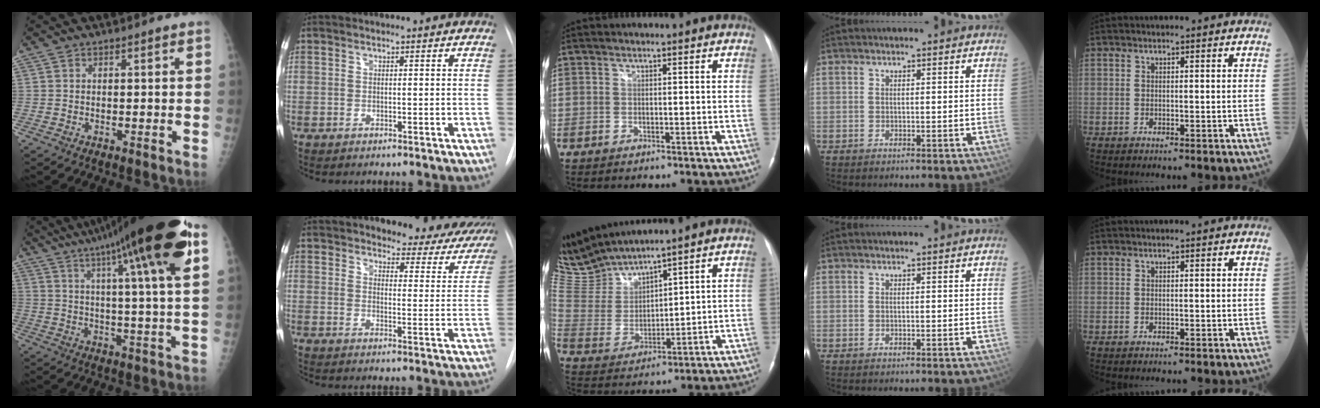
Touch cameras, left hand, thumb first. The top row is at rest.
{"thumb": {"total": 25.1, "force": [13.4, 2.6, 21.1], "torque": [-0.325, -0.009, 0.189]}, "index": {"total": 15.6, "force": [14.1, 4.8, 4.8], "torque": [-0.023, -0.038, 0.150]}, "middle": {"total": 9.2, "force": [9.1, -0.5, 1.1], "torque": [-0.056, 0.003, 0.209]}}